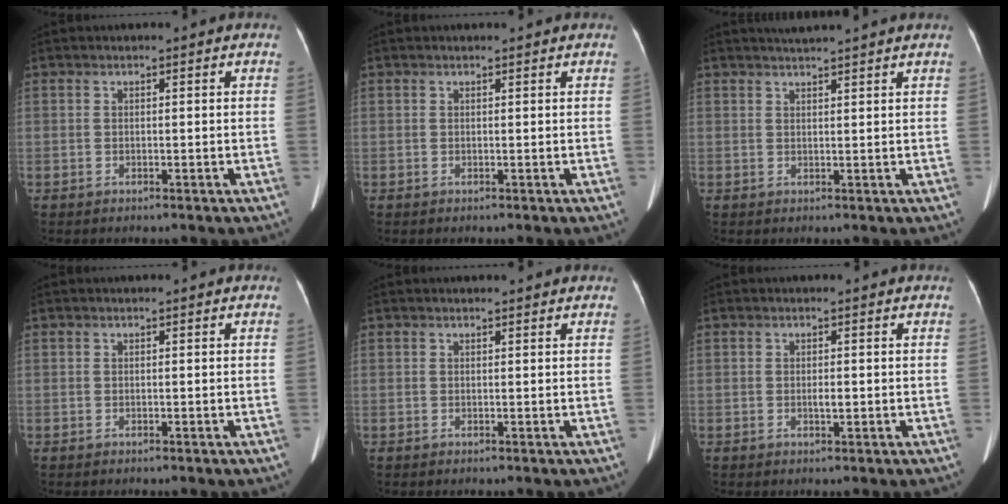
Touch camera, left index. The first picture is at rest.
{"total": 1.1, "force": [1.1, 0.1, 0.2], "torque": [-0.008, 0.007, 0.013]}
{"total": 4.5, "force": [4.1, -0.7, 1.7], "torque": [-0.024, 0.022, 0.057]}
{"total": 0.0}
{"total": 2.1, "force": [2.0, 0.3, 0.6], "torque": [-0.011, 0.011, 0.021]}
{"total": 0.9, "force": [0.0, 0.3, 0.9], "torque": [-0.014, -0.001, 0.000]}